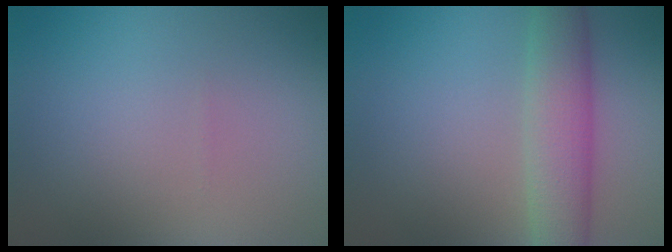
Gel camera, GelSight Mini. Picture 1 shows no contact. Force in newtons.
{"total": 5.1, "press": 5.1, "slide": 0.4}